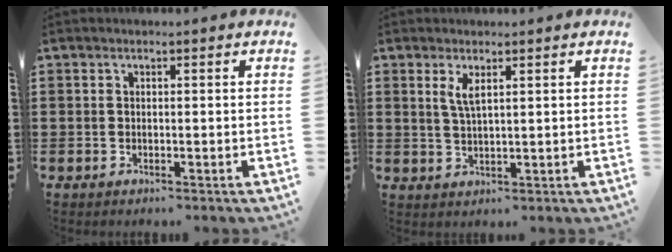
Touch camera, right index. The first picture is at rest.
{"total": 2.8, "force": [1.4, 0.7, 2.3], "torque": [-0.050, 0.002, 0.025]}